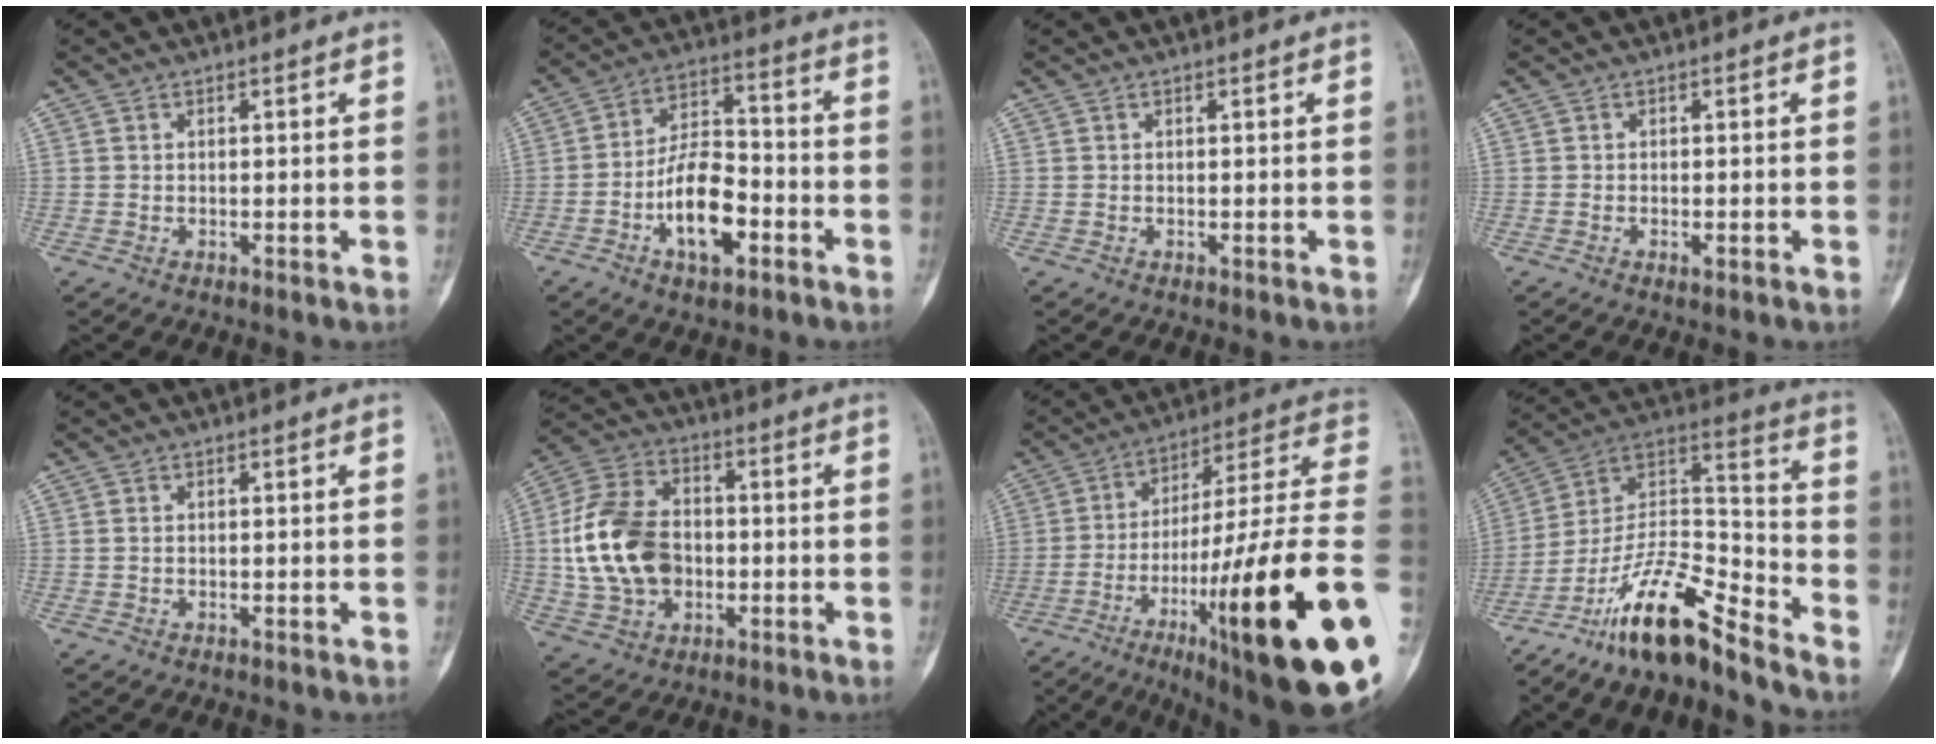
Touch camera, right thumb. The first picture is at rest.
{"total": 13.0, "force": [-4.9, 6.3, 10.2], "torque": [-0.163, 0.039, -0.087]}
{"total": 0.0}
{"total": 1.0, "force": [-0.4, 0.3, 0.8], "torque": [-0.013, 0.001, -0.007]}
{"total": 0.5, "force": [0.0, 0.4, 0.3], "torque": [-0.010, 0.000, 0.001]}
{"total": 16.8, "force": [-1.0, 12.0, 11.7], "torque": [-0.217, 0.018, -0.014]}
{"total": 32.0, "force": [-8.5, 4.3, 30.5], "torque": [-0.417, 0.032, -0.133]}
{"total": 15.9, "force": [-12.8, 3.2, 8.9], "torque": [-0.155, 0.107, -0.235]}